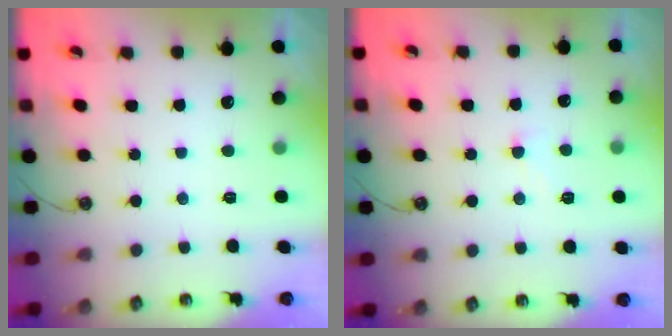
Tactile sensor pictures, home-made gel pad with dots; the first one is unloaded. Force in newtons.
{"total": 3.1, "press": 3.1, "slide": 0.4}